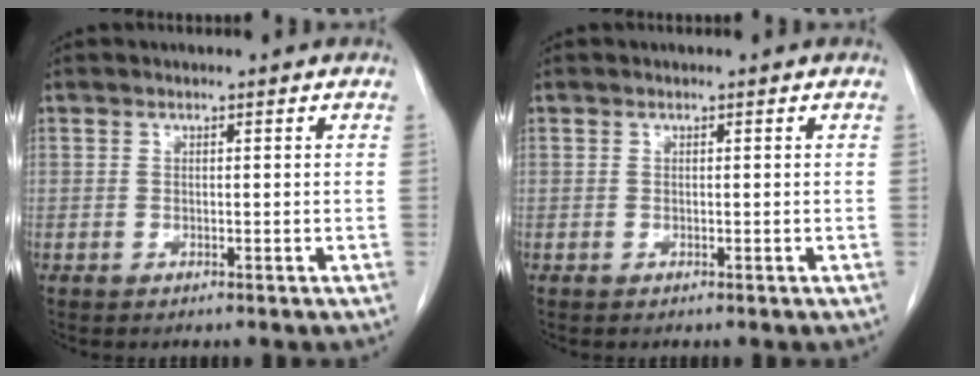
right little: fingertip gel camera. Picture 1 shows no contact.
{"total": 0.0}